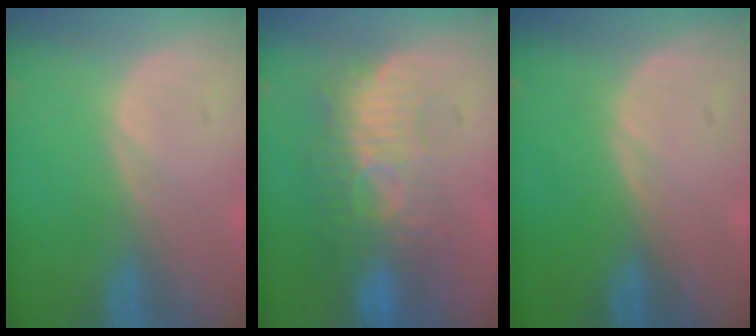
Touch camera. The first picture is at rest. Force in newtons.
{"total": 9.1, "press": 8.3, "slide": 3.7}
{"total": 0.0}